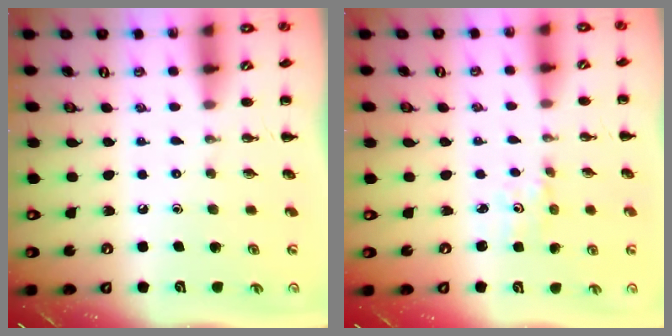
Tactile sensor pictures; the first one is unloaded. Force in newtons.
{"total": 0.9, "press": 0.8, "slide": 0.4}